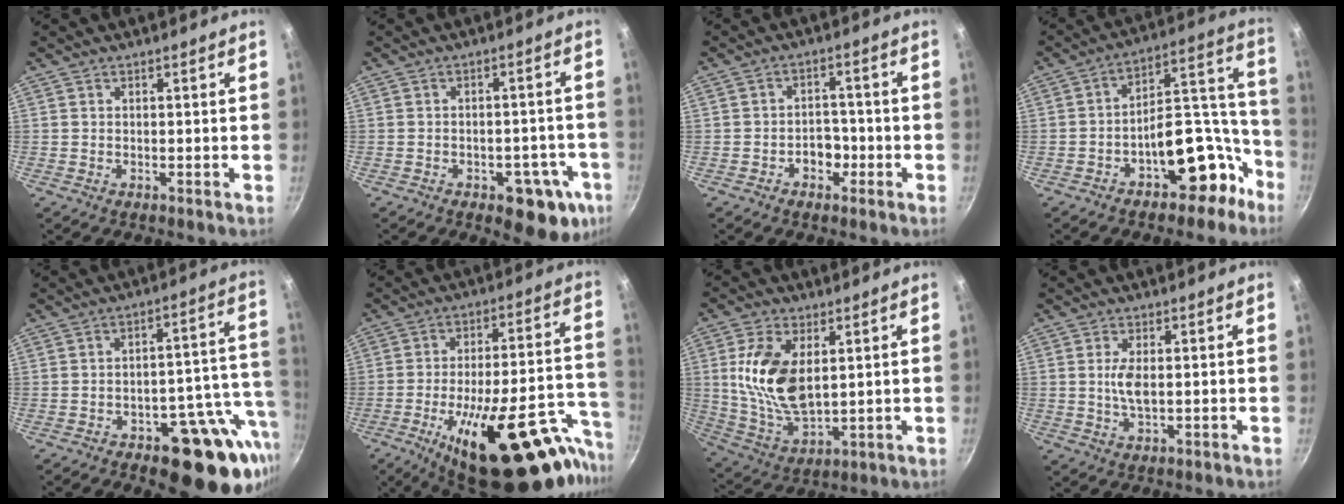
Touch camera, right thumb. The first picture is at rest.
{"total": 12.0, "force": [-5.2, 6.3, 8.7], "torque": [-0.057, 0.022, -0.060]}
{"total": 4.4, "force": [-1.9, 3.3, 2.2], "torque": [0.000, 0.021, -0.030]}
{"total": 15.4, "force": [-8.2, 8.5, 9.9], "torque": [-0.058, 0.117, -0.116]}
{"total": 18.7, "force": [-7.3, 9.3, 14.5], "torque": [-0.123, 0.036, -0.091]}
{"total": 31.3, "force": [-17.9, 10.9, 23.3], "torque": [-0.269, 0.076, -0.257]}
{"total": 14.3, "force": [2.9, 8.0, 11.5], "torque": [-0.215, -0.021, 0.065]}
{"total": 3.9, "force": [0.3, 1.6, 3.5], "torque": [-0.075, -0.001, 0.005]}